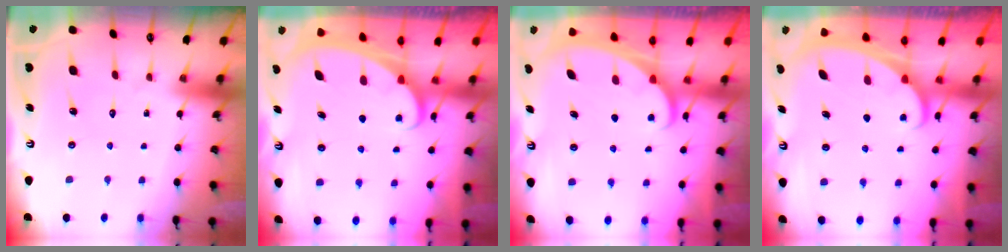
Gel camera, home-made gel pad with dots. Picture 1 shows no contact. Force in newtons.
{"total": 2.2, "press": 2.2, "slide": 0.2}
{"total": 2.4, "press": 2.4, "slide": 0.3}
{"total": 2.5, "press": 2.5, "slide": 0.3}